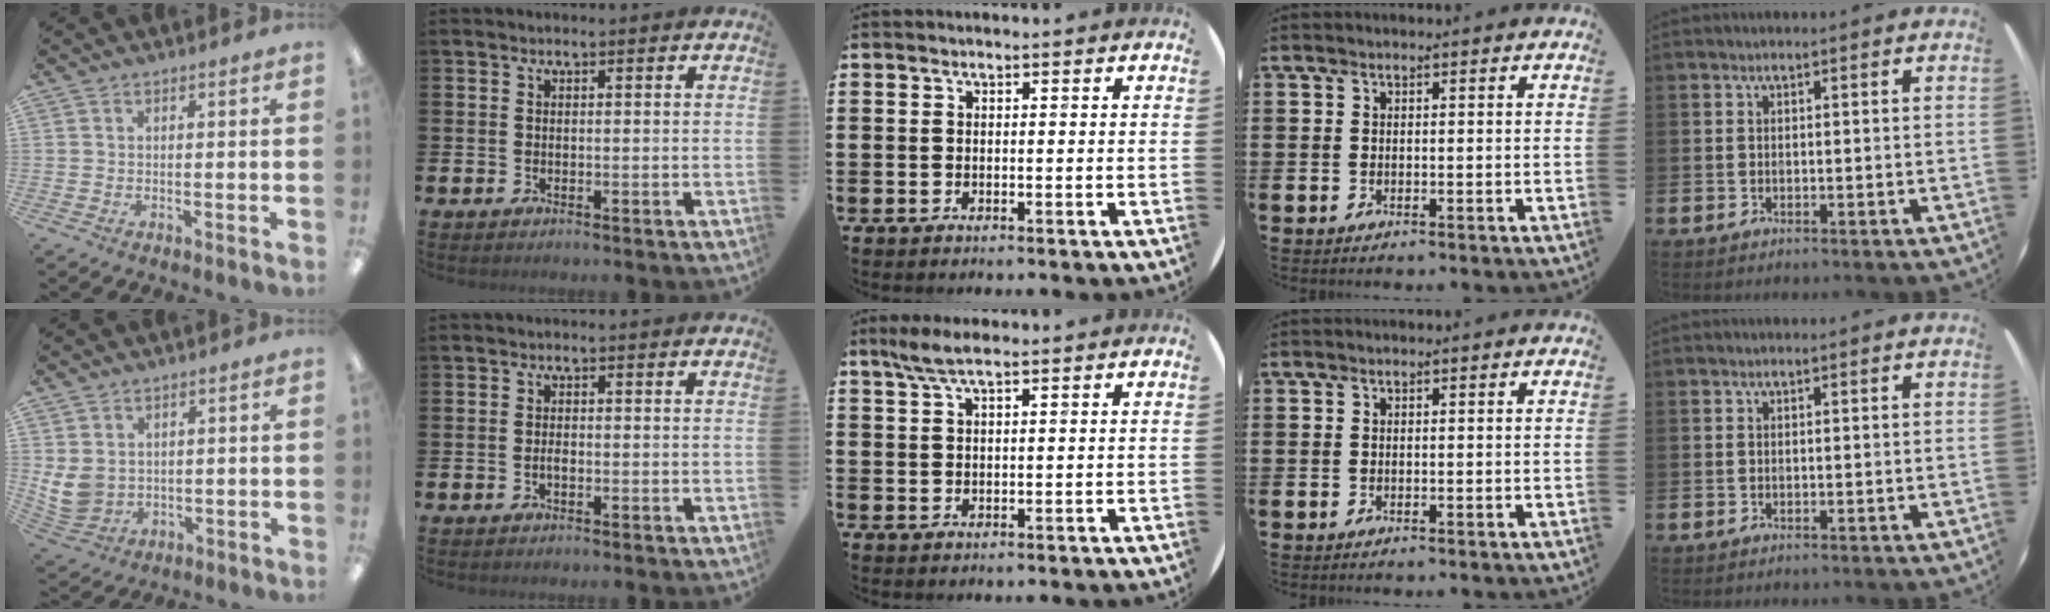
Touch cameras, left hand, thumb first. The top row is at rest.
{"thumb": {"total": 7.4, "force": [2.1, 6.2, 3.5], "torque": [-0.091, -0.007, 0.043]}, "index": {"total": 1.1, "force": [-0.4, 0.5, 0.9], "torque": [-0.017, 0.000, -0.009]}, "middle": {"total": 3.6, "force": [2.5, 0.7, 2.4], "torque": [-0.052, 0.006, 0.045]}}